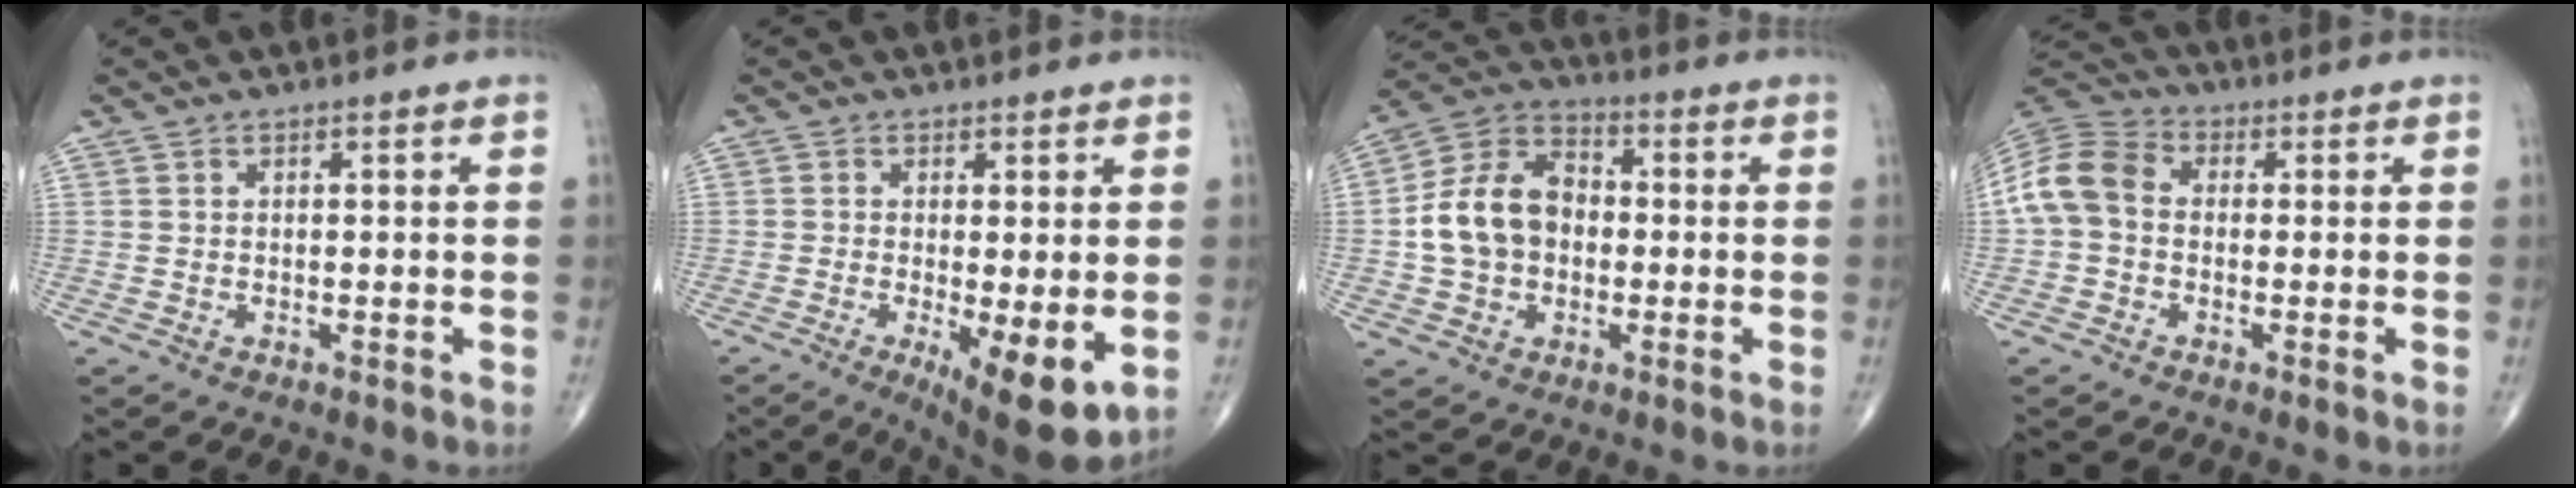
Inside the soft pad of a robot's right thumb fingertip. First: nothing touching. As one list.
[{"total": 10.3, "force": [-2.4, 3.2, 9.5], "torque": [-0.143, -0.026, -0.031]}, {"total": 13.0, "force": [-0.7, 9.8, 8.5], "torque": [-0.137, 0.035, -0.021]}, {"total": 9.6, "force": [-0.2, 7.3, 6.2], "torque": [-0.123, 0.029, -0.018]}]